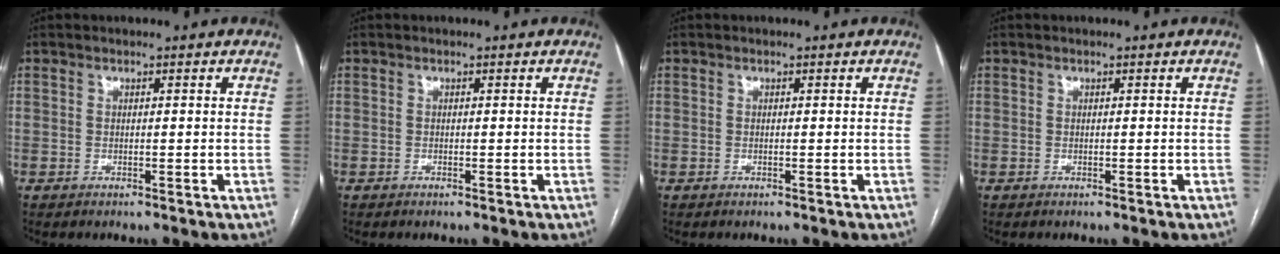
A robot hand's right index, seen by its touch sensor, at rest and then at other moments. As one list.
[{"total": 0.0}, {"total": 0.0}, {"total": 0.0}]